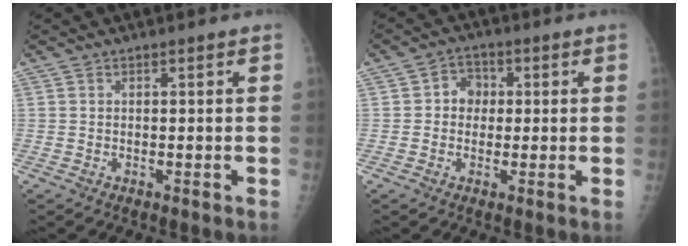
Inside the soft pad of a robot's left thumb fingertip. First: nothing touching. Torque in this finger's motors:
{"motor_torque": [0.32, 0.33, -0.01, -0.23, 0.01]}